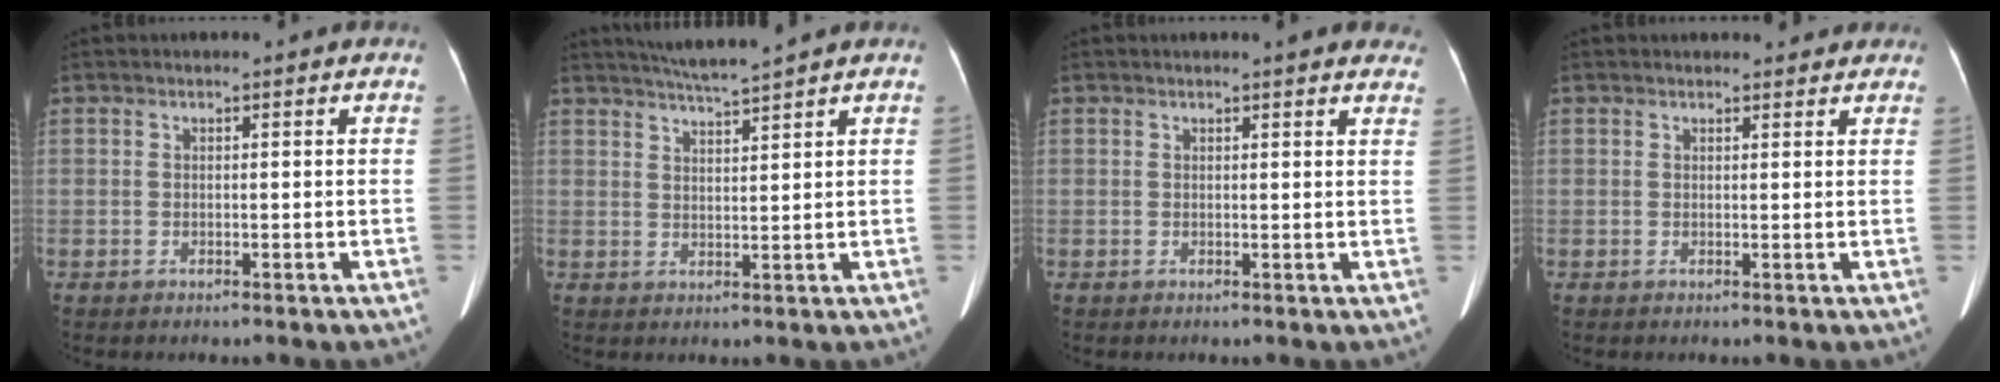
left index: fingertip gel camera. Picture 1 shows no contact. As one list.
[{"total": 4.9, "force": [4.4, -1.3, 1.7], "torque": [-0.032, 0.003, 0.081]}, {"total": 7.1, "force": [6.3, 1.3, 3.0], "torque": [-0.023, -0.001, 0.053]}, {"total": 3.6, "force": [3.2, 1.3, 0.8], "torque": [-0.003, 0.011, 0.031]}]